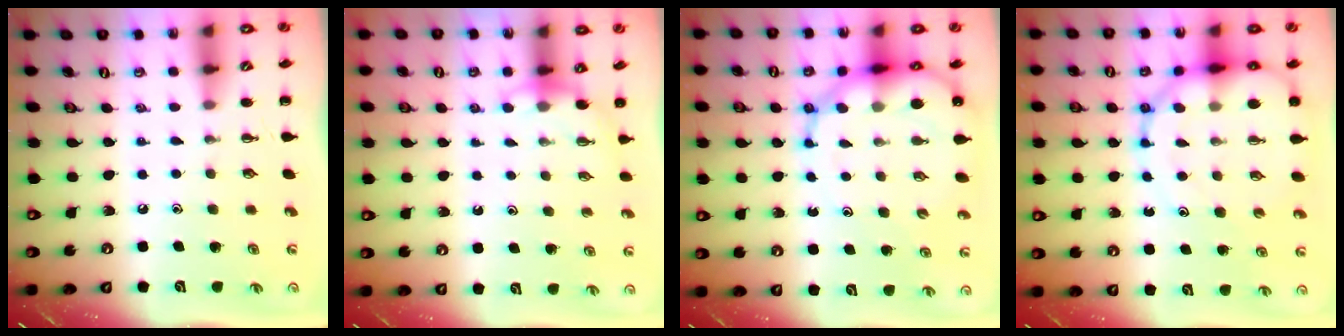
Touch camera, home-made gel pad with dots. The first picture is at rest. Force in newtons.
{"total": 3.2, "press": 3.1, "slide": 0.8}
{"total": 13.3, "press": 12.8, "slide": 3.7}
{"total": 14.7, "press": 14.3, "slide": 3.3}